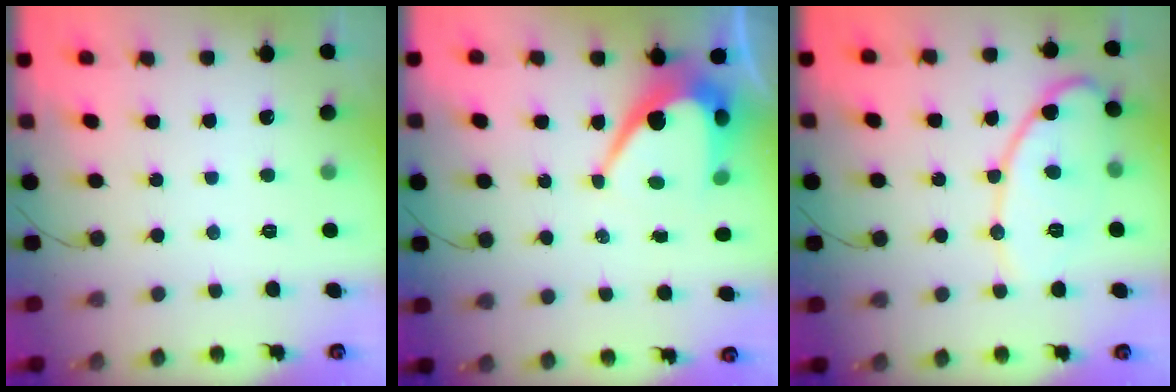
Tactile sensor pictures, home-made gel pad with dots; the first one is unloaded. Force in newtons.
{"total": 9.4, "press": 9.4, "slide": 0.7}
{"total": 11.9, "press": 11.8, "slide": 0.5}